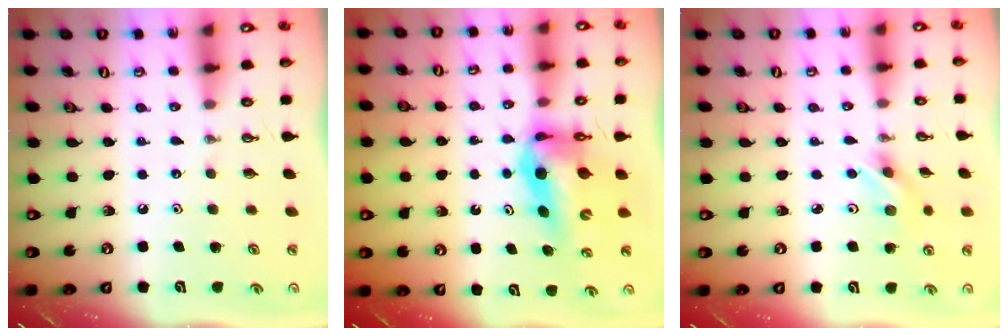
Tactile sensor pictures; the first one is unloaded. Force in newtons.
{"total": 10.4, "press": 9.8, "slide": 3.4}
{"total": 3.0, "press": 3.0, "slide": 0.4}